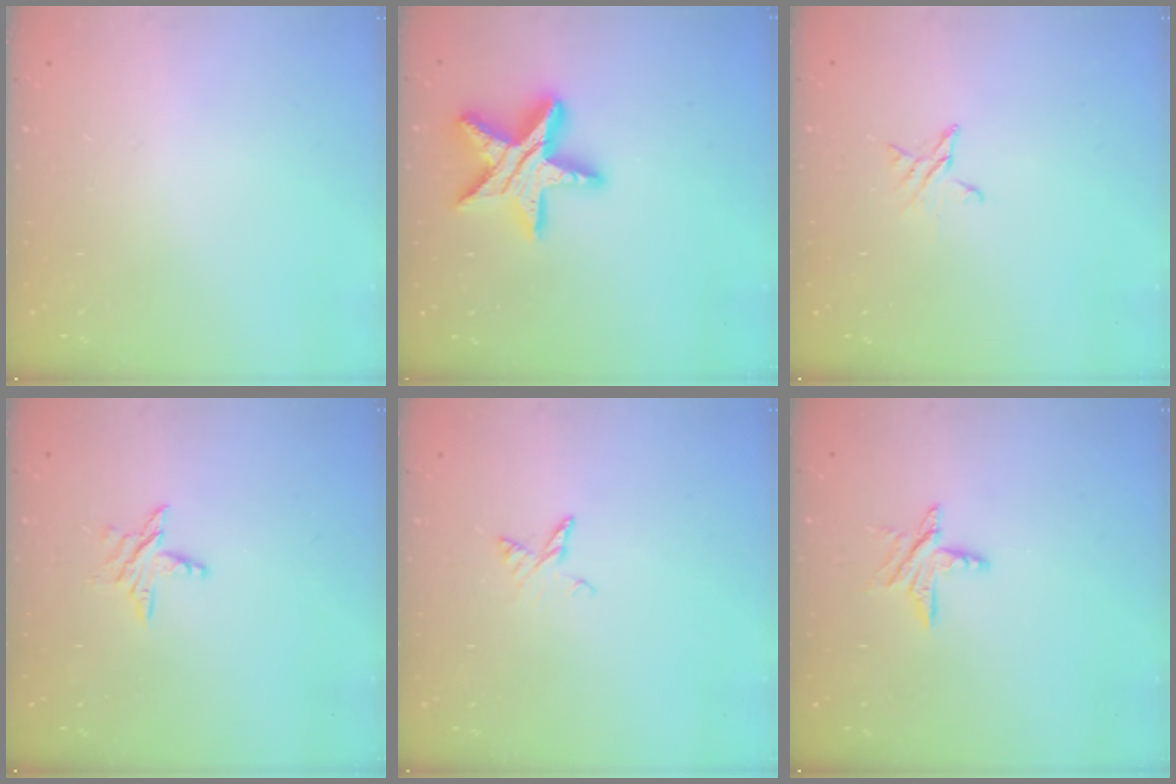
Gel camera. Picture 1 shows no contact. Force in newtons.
{"total": 15.8, "press": 15.7, "slide": 1.0}
{"total": 3.1, "press": 3.1, "slide": 0.3}
{"total": 5.0, "press": 5.0, "slide": 0.6}
{"total": 4.7, "press": 4.7, "slide": 0.5}
{"total": 6.6, "press": 6.6, "slide": 0.3}